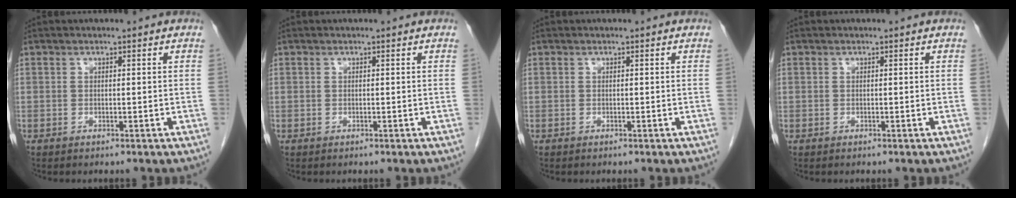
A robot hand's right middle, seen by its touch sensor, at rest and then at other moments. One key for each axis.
{"total": 0.0}
{"total": 0.0}
{"total": 0.0}